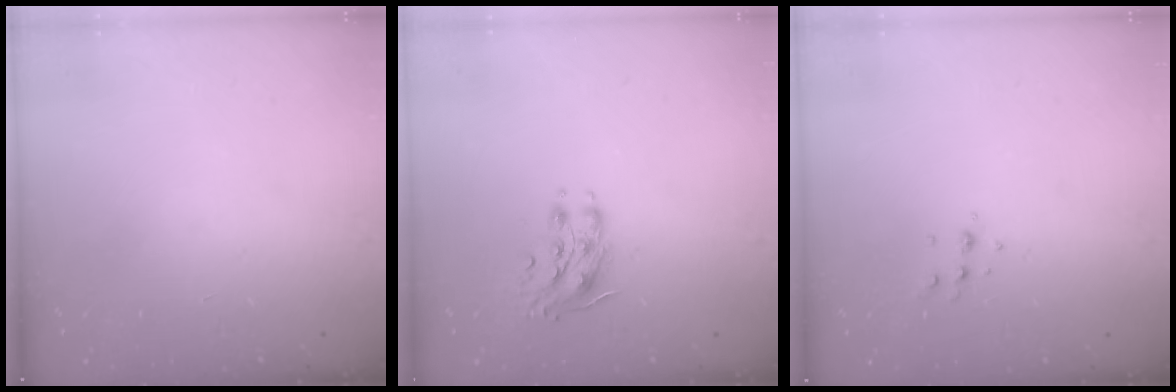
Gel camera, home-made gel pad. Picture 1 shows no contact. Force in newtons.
{"total": 8.2, "press": 8.2, "slide": 0.4}
{"total": 4.3, "press": 4.2, "slide": 0.9}